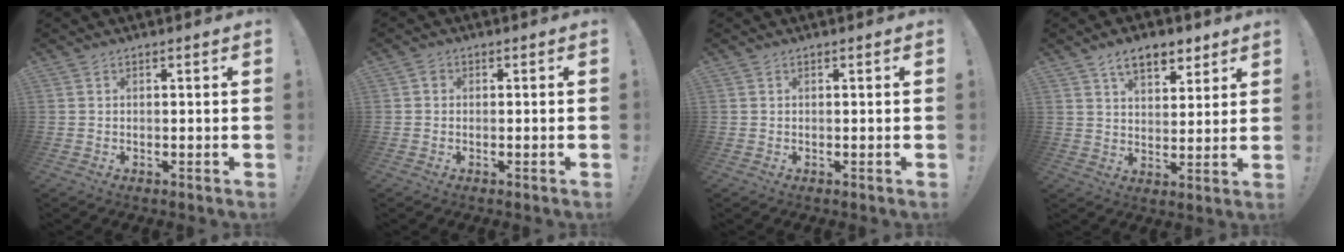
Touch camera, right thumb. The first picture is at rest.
{"total": 0.9, "force": [-0.2, 0.7, 0.5], "torque": [-0.010, 0.004, -0.004]}
{"total": 0.0}
{"total": 9.3, "force": [5.9, 5.1, 5.1], "torque": [-0.073, -0.023, 0.107]}